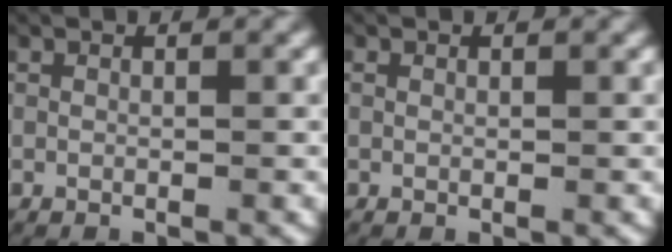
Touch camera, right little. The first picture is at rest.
{"total": 0.0}